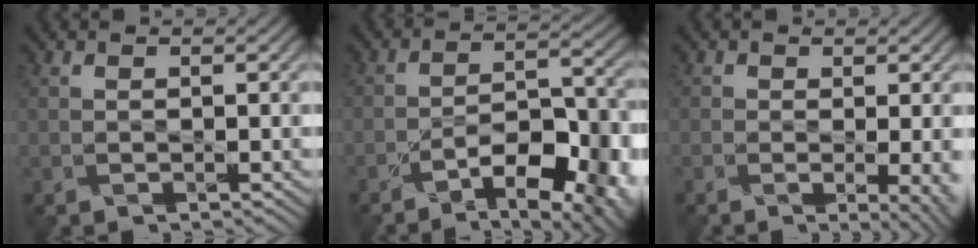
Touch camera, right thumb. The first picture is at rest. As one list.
[{"total": 11.7, "force": [-8.2, 4.1, 7.2], "torque": [-0.110, -0.006, -0.125]}, {"total": 5.5, "force": [-1.4, 2.2, 4.9], "torque": [-0.052, -0.006, -0.009]}]